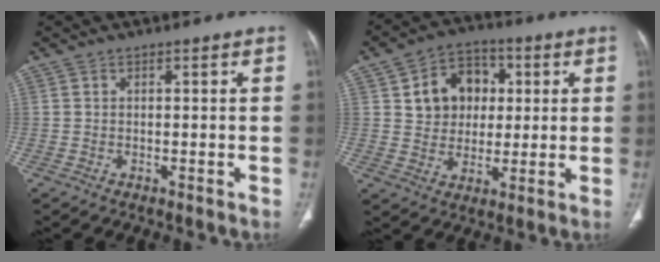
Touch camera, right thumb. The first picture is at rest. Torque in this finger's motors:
{"motor_torque": [-0.67, 0.63, -0.06, 0.32, 0.07]}